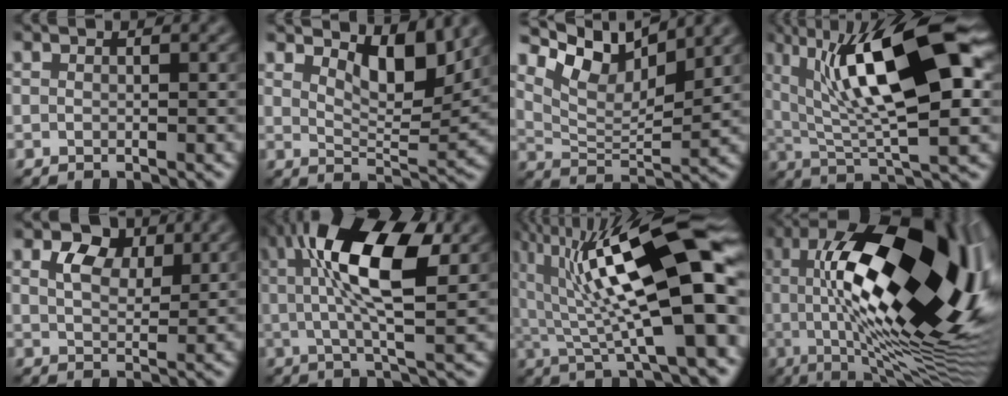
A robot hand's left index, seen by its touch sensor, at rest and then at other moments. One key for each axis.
{"total": 4.5, "fx": 2.9, "fy": 1.7, "fz": 3.1, "tx": -0.054, "ty": -0.006, "tz": 0.046}
{"total": 6.8, "fx": 4.9, "fy": 2.3, "fz": 4.2, "tx": -0.078, "ty": 0.008, "tz": 0.093}
{"total": 12.3, "fx": 3.5, "fy": 3.5, "fz": 11.2, "tx": -0.185, "ty": 0.012, "tz": 0.061}
{"total": 3.9, "fx": 2.2, "fy": 2.2, "fz": 2.3, "tx": -0.042, "ty": 0.009, "tz": 0.038}
{"total": 10.2, "fx": 2.7, "fy": 3.1, "fz": 9.4, "tx": -0.156, "ty": 0.020, "tz": 0.042}
{"total": 14.3, "fx": 3.3, "fy": 3.6, "fz": 13.4, "tx": -0.203, "ty": 0.016, "tz": 0.054}
{"total": 18.1, "fx": 2.6, "fy": 6.3, "fz": 16.8, "tx": -0.258, "ty": 0.028, "tz": 0.031}